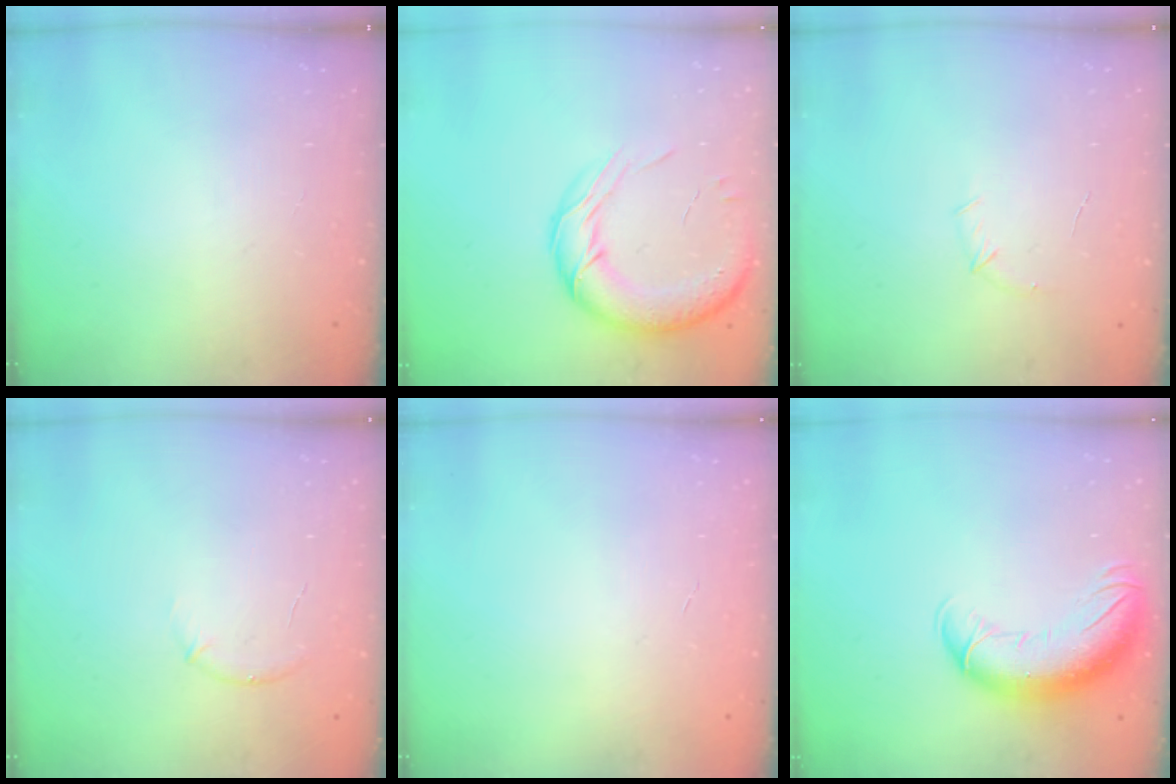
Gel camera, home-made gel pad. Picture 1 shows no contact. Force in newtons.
{"total": 16.4, "press": 15.8, "slide": 4.5}
{"total": 5.0, "press": 4.8, "slide": 1.4}
{"total": 5.8, "press": 5.4, "slide": 2.2}
{"total": 0.0}
{"total": 13.4, "press": 13.0, "slide": 3.1}